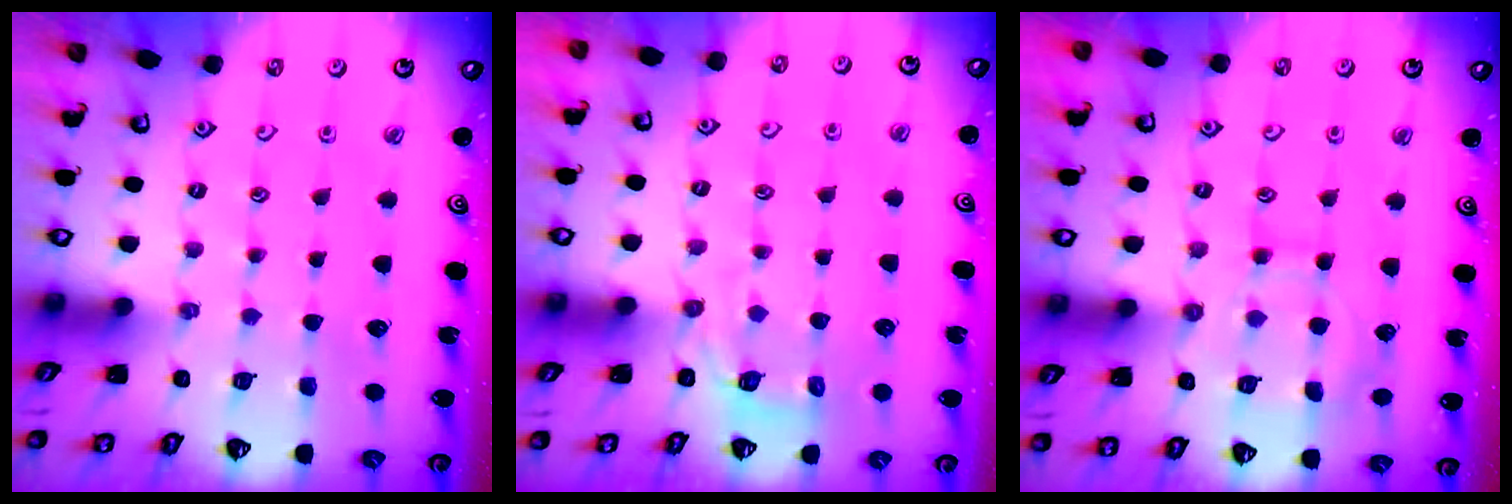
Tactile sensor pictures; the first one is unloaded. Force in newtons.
{"total": 2.7, "press": 1.4, "slide": 2.3}
{"total": 10.2, "press": 10.1, "slide": 0.8}